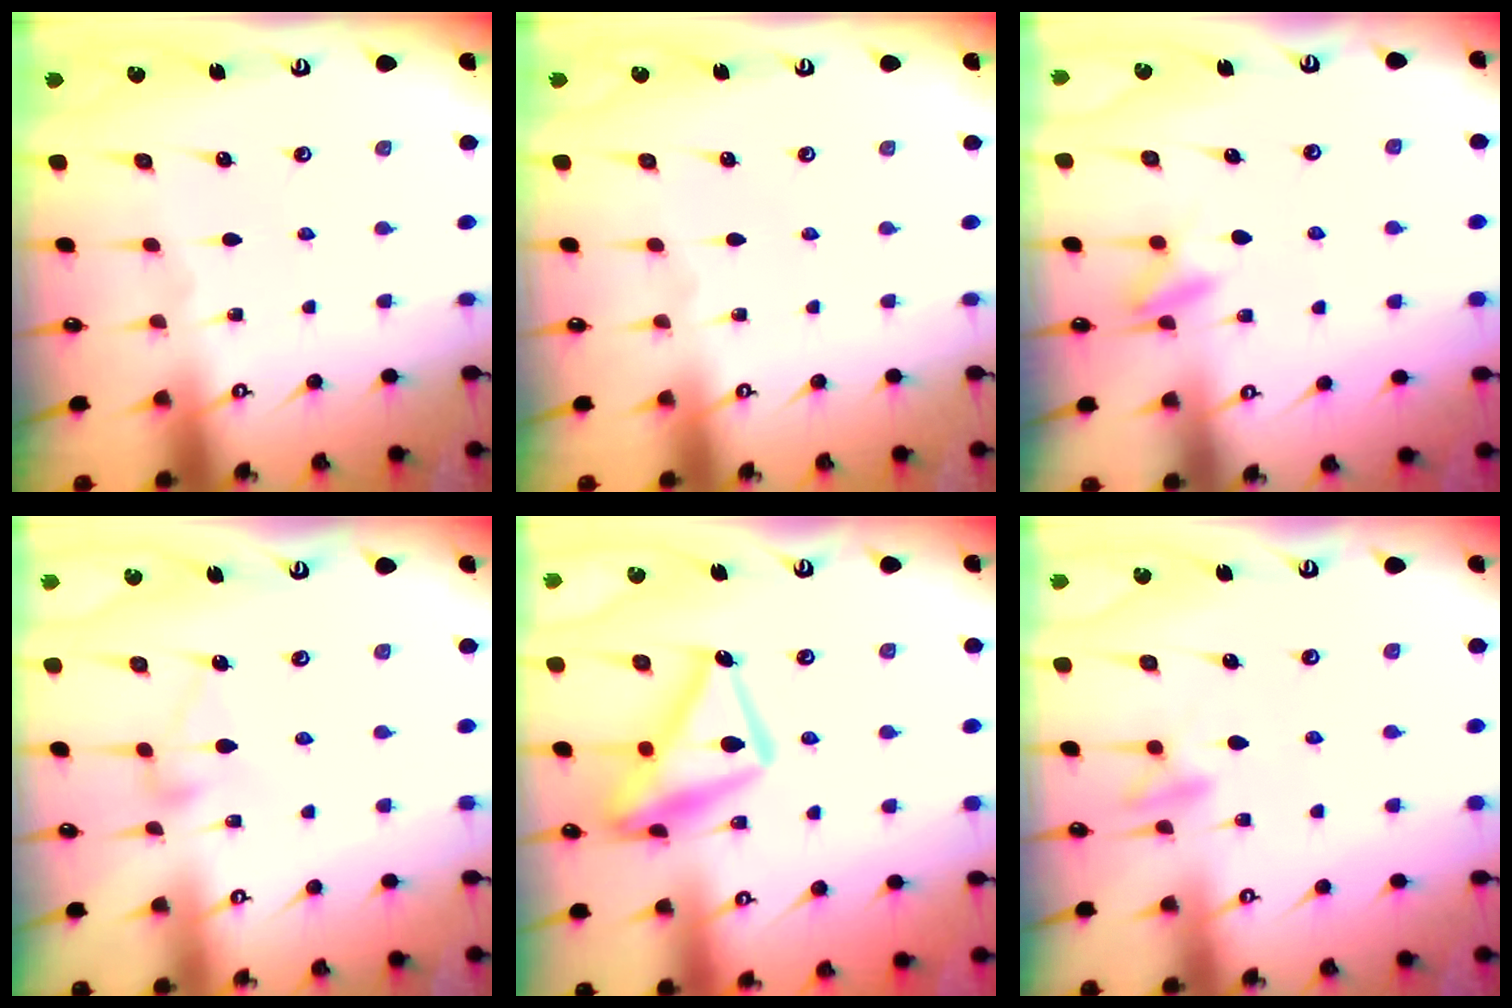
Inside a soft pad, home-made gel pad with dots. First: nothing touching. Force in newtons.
{"total": 0.0}
{"total": 6.7, "press": 6.7, "slide": 0.9}
{"total": 6.4, "press": 6.4, "slide": 0.3}
{"total": 17.8, "press": 17.7, "slide": 1.3}
{"total": 10.5, "press": 10.3, "slide": 1.7}